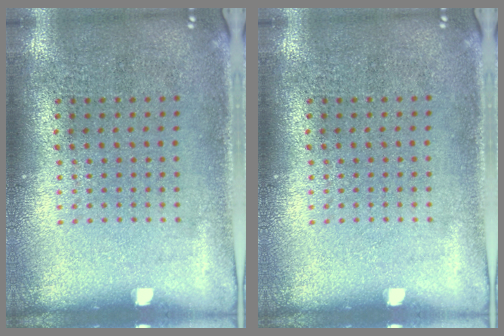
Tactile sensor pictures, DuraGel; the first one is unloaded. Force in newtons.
{"total": 0.0}